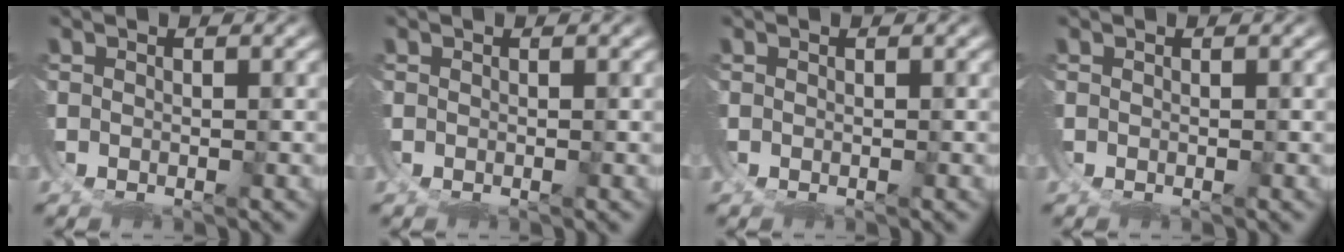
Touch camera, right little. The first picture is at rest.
{"total": 0.0}
{"total": 0.0}
{"total": 0.0}